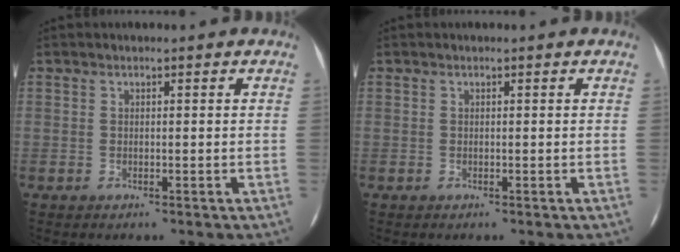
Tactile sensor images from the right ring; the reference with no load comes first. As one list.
[{"total": 0.0}]